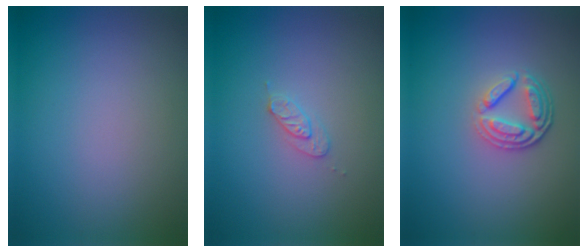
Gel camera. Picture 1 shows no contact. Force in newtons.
{"total": 1.4, "press": 1.4, "slide": 0.2}
{"total": 3.6, "press": 2.8, "slide": 2.3}